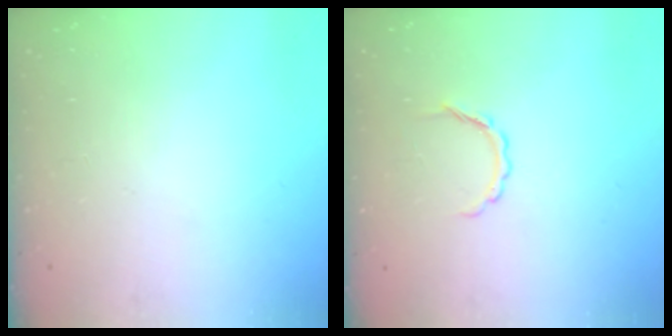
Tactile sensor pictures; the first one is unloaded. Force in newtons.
{"total": 3.7, "press": 3.6, "slide": 0.9}